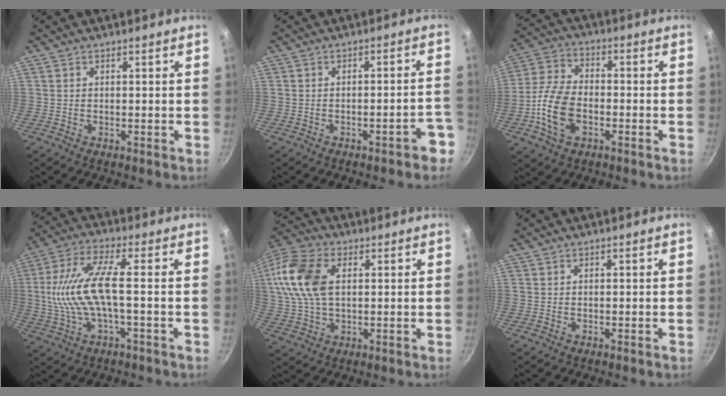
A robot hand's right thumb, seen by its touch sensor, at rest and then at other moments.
{"total": 5.4, "force": [-3.2, 1.5, 4.1], "torque": [-0.034, 0.043, -0.030]}
{"total": 12.1, "force": [-3.4, 7.5, 8.9], "torque": [-0.173, 0.027, -0.072]}
{"total": 12.6, "force": [-0.6, 4.1, 11.9], "torque": [-0.251, 0.019, -0.012]}
{"total": 15.2, "force": [3.0, 9.4, 11.5], "torque": [-0.228, 0.016, 0.048]}
{"total": 0.0}